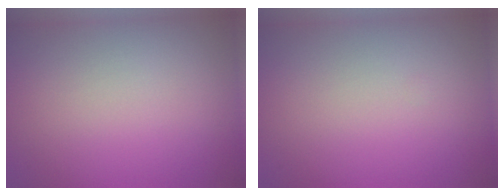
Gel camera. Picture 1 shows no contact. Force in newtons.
{"total": 0.0}